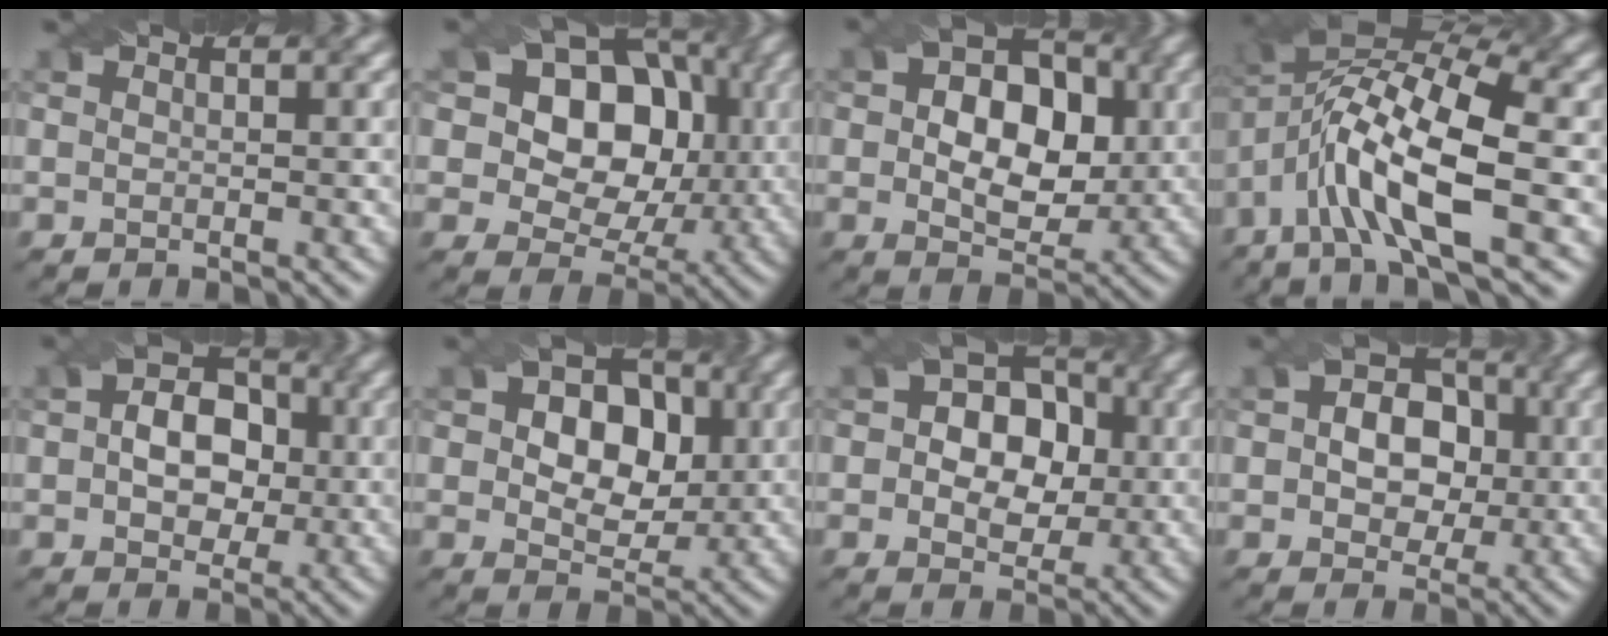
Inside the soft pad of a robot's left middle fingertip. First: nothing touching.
{"total": 13.0, "force": [3.4, 9.5, 8.2], "torque": [-0.126, 0.045, 0.031]}
{"total": 8.8, "force": [0.4, 6.1, 6.3], "torque": [-0.093, 0.002, 0.002]}
{"total": 11.6, "force": [-2.1, 3.5, 10.8], "torque": [-0.204, 0.013, -0.043]}
{"total": 6.2, "force": [0.1, 4.4, 4.4], "torque": [-0.068, 0.008, -0.006]}
{"total": 8.5, "force": [1.3, 6.2, 5.6], "torque": [-0.075, 0.017, 0.011]}
{"total": 7.8, "force": [0.7, 5.9, 5.0], "torque": [-0.055, 0.020, -0.006]}
{"total": 6.7, "force": [0.4, 4.9, 4.5], "torque": [-0.058, 0.011, -0.003]}